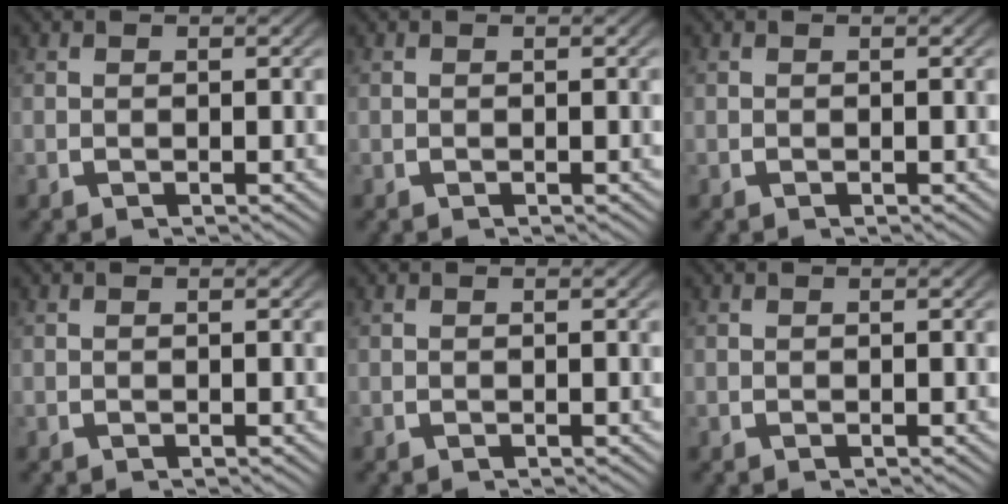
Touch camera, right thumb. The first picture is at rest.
{"total": 0.0}
{"total": 0.0}
{"total": 0.0}
{"total": 0.0}
{"total": 0.0}